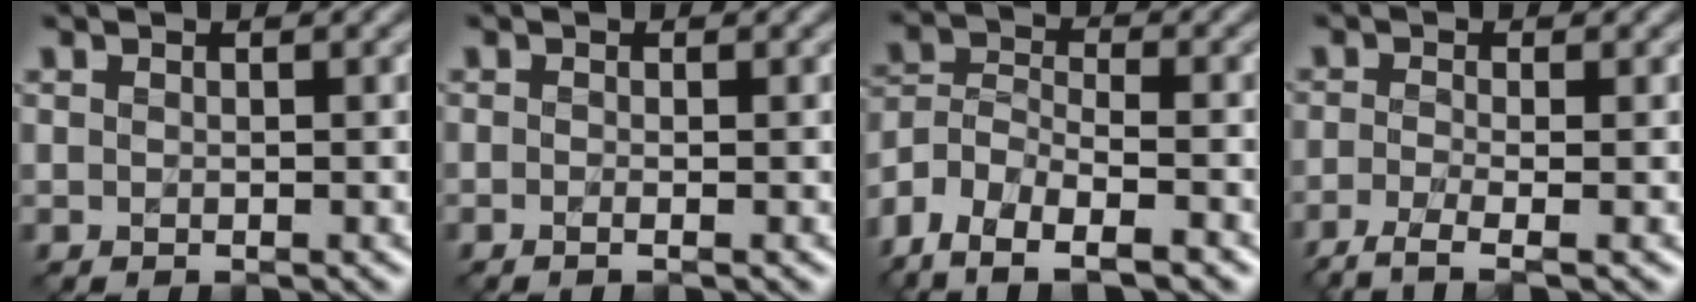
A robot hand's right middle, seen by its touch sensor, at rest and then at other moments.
{"total": 0.8, "force": [-0.3, 0.2, 0.7], "torque": [-0.011, -0.010, -0.007]}
{"total": 8.4, "force": [-6.3, 3.4, 4.3], "torque": [-0.075, 0.000, -0.113]}
{"total": 3.5, "force": [-2.2, 0.9, 2.6], "torque": [-0.048, -0.009, -0.053]}